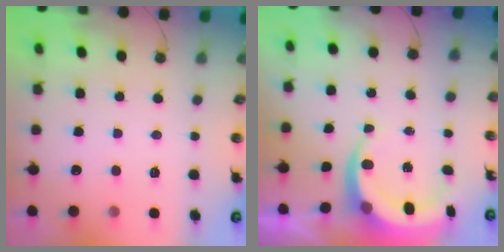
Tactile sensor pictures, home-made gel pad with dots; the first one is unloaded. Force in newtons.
{"total": 7.8, "press": 7.5, "slide": 2.3}